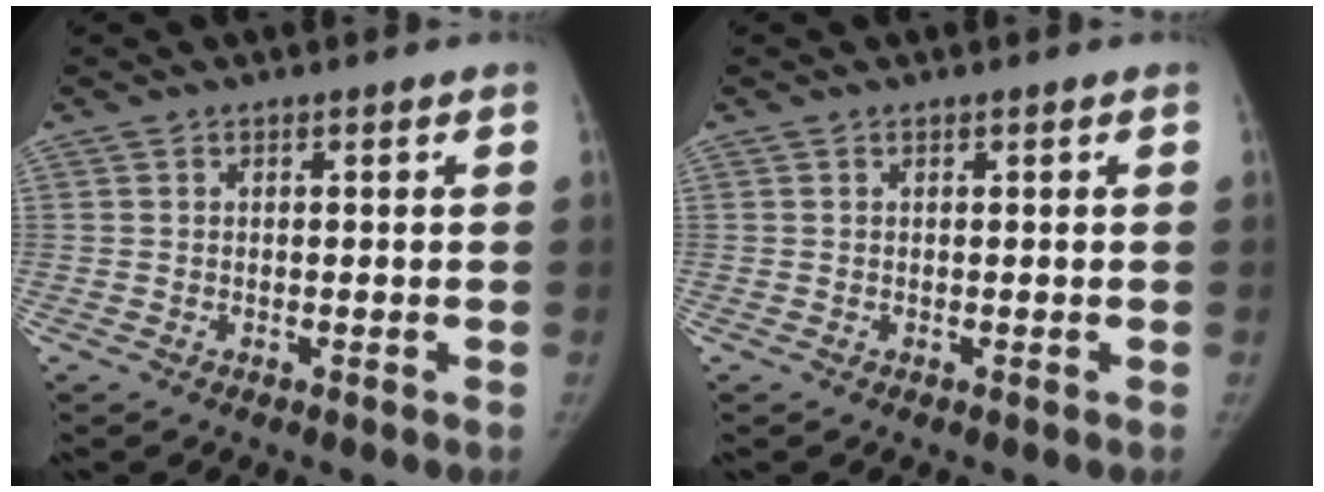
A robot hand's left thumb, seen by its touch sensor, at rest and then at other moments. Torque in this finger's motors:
{"motor_torque": [0.10, -0.01, 0.18, -0.18, 0.02]}